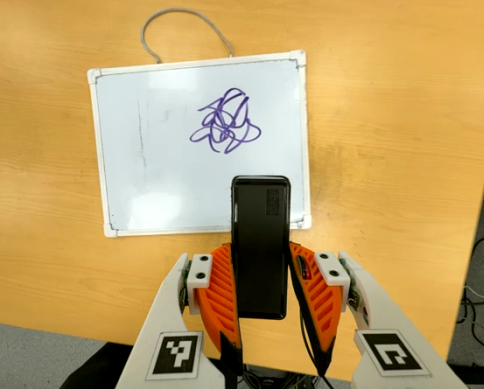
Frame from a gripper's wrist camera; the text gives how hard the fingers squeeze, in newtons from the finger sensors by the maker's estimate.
{"total": 3.8, "left": 2.3, "right": 5.3}